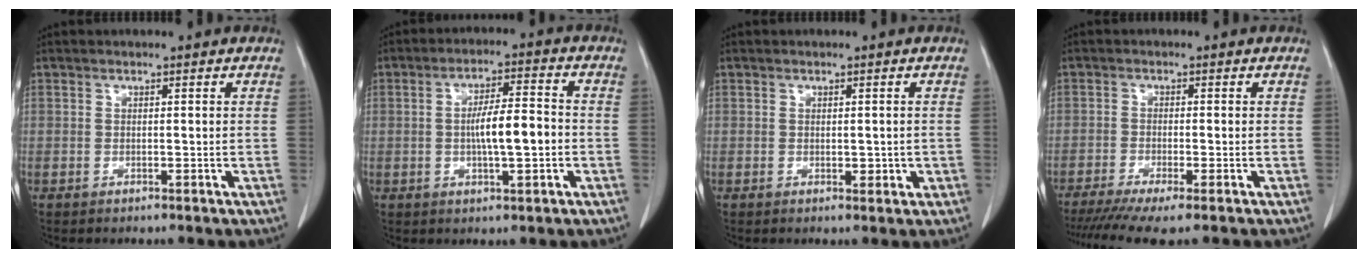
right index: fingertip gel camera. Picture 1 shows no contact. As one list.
[{"total": 7.4, "force": [-1.0, 1.4, 7.1], "torque": [-0.131, 0.008, -0.018]}, {"total": 1.4, "force": [0.0, 0.9, 1.2], "torque": [-0.011, 0.000, 0.006]}, {"total": 7.7, "force": [-6.0, -0.1, 4.8], "torque": [-0.075, -0.016, -0.097]}]